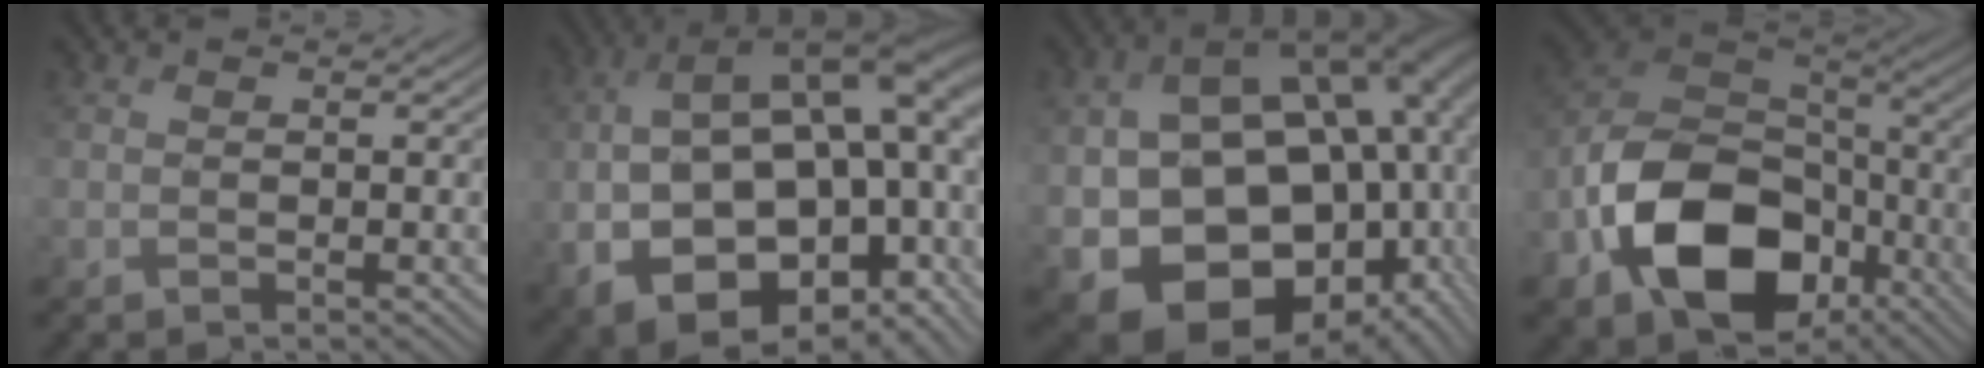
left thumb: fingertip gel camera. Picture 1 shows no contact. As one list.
[{"total": 20.7, "force": [-1.4, 11.9, 16.9], "torque": [-0.294, -0.035, 0.022]}, {"total": 22.3, "force": [-2.5, 15.9, 15.3], "torque": [-0.290, -0.057, 0.015]}, {"total": 15.4, "force": [-6.4, 10.3, 9.5], "torque": [-0.193, -0.033, -0.127]}]